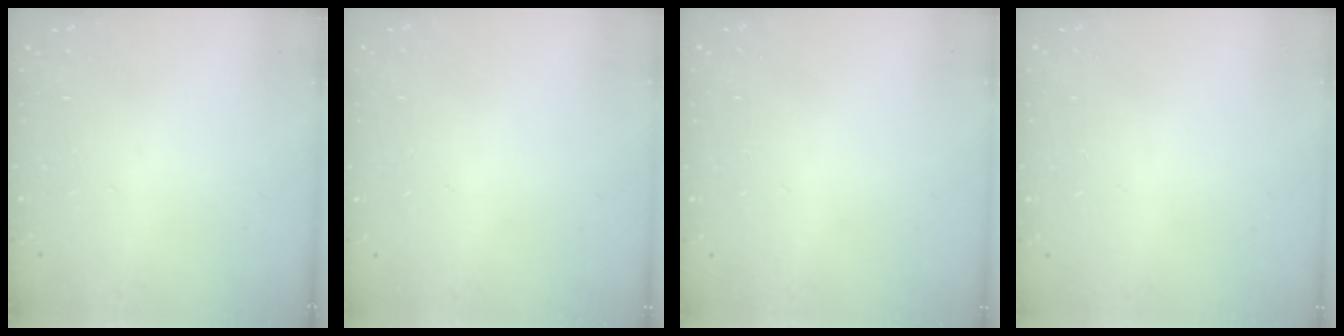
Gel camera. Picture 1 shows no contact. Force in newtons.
{"total": 0.0}
{"total": 0.0}
{"total": 0.0}